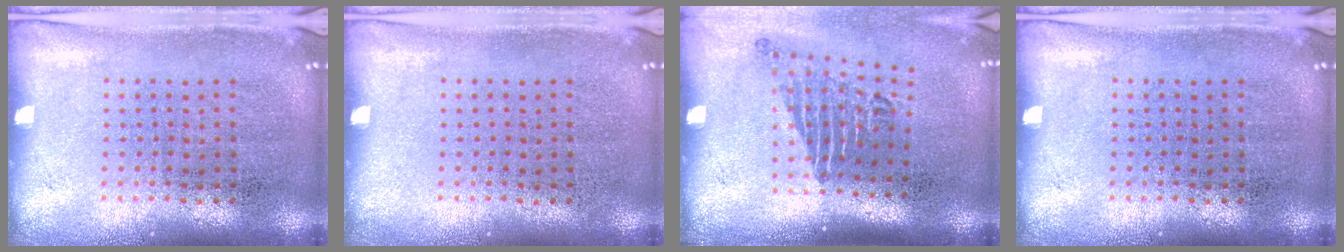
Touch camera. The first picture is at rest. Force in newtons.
{"total": 0.0}
{"total": 1.8, "press": 1.3, "slide": 1.3}
{"total": 0.0}